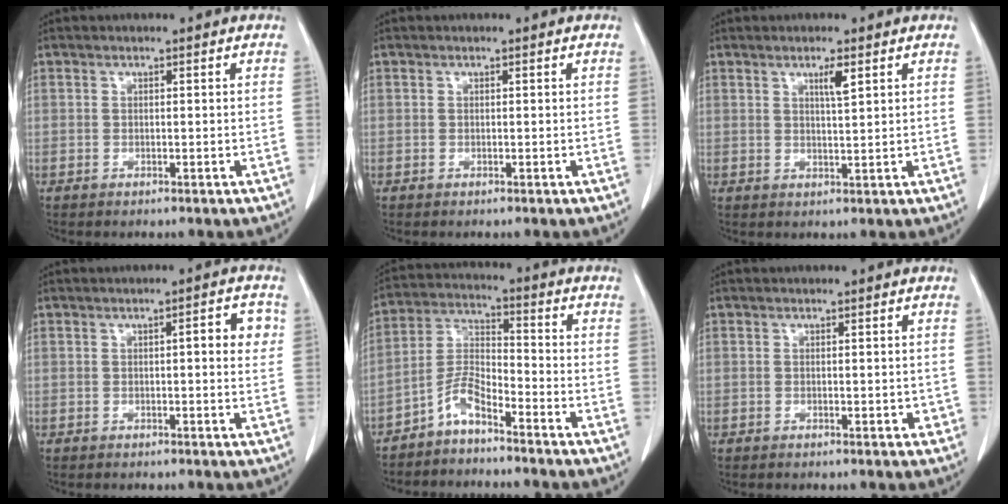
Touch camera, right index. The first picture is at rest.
{"total": 0.0}
{"total": 2.6, "force": [1.4, 0.0, 2.2], "torque": [-0.040, -0.004, 0.025]}
{"total": 3.6, "force": [0.6, 0.9, 3.5], "torque": [-0.042, 0.007, 0.003]}
{"total": 5.6, "force": [-4.4, 1.3, 3.3], "torque": [-0.077, 0.003, -0.091]}
{"total": 1.4, "force": [-0.2, 0.7, 1.2], "torque": [-0.014, 0.002, -0.001]}